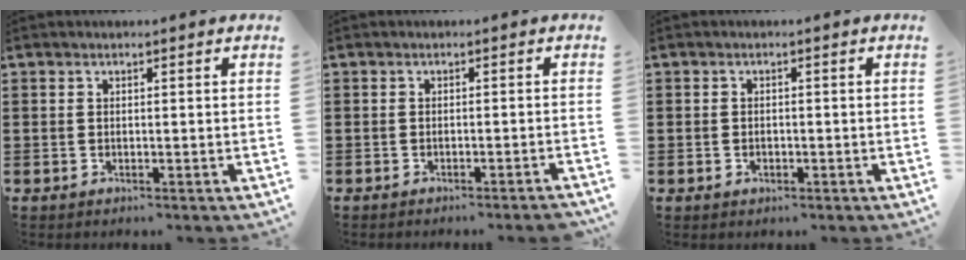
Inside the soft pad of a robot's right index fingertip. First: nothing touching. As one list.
[{"total": 1.0, "force": [-0.8, -0.2, 0.4], "torque": [-0.006, 0.000, -0.016]}, {"total": 0.7, "force": [-0.4, 0.5, 0.3], "torque": [-0.009, -0.003, -0.008]}]